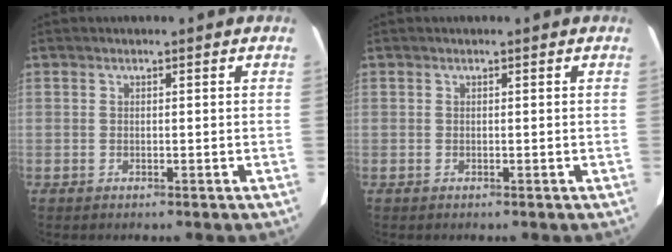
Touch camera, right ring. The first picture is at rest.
{"total": 0.0}